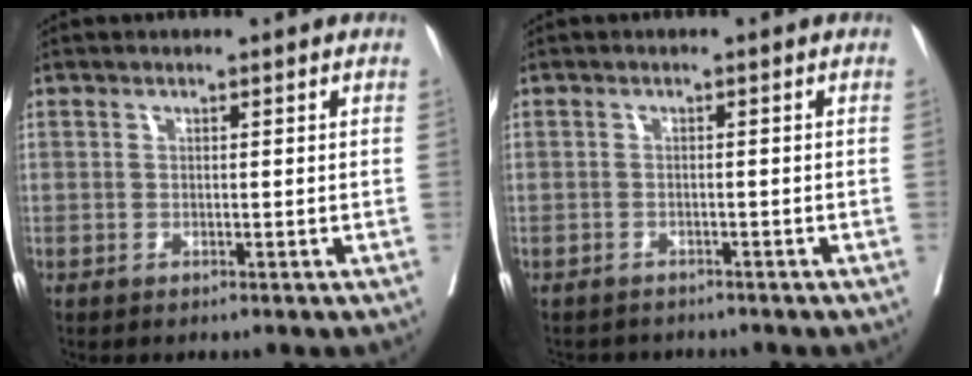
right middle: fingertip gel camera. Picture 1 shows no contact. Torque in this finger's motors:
{"motor_torque": [0.35, -0.38, 0.01, 0.00]}